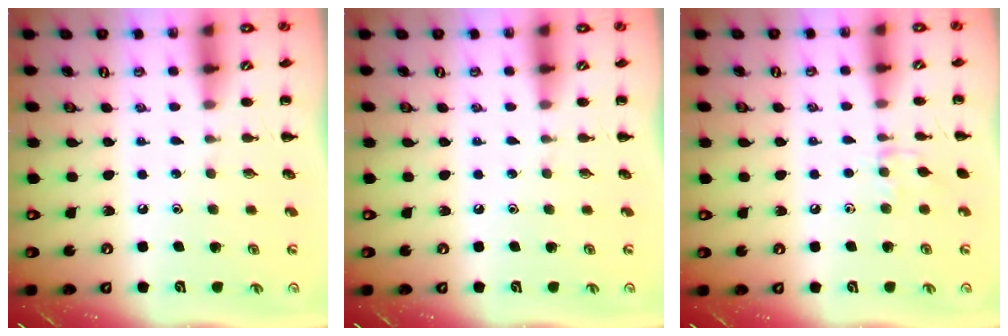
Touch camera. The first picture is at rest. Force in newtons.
{"total": 0.0}
{"total": 6.0, "press": 5.7, "slide": 1.8}